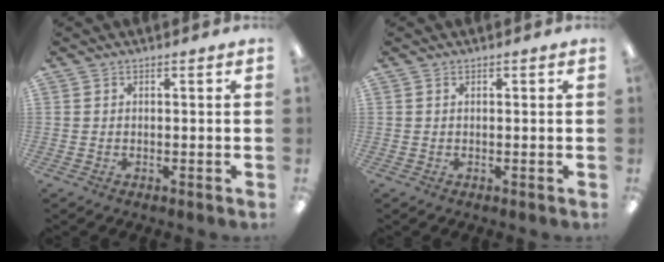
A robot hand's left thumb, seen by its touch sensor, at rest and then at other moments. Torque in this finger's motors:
{"motor_torque": [0.00, 0.00, 0.00, -0.06, 0.00]}